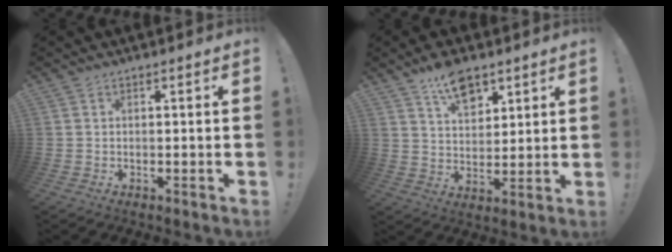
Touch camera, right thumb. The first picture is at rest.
{"total": 10.3, "force": [6.6, 5.7, 5.5], "torque": [-0.080, -0.034, 0.121]}